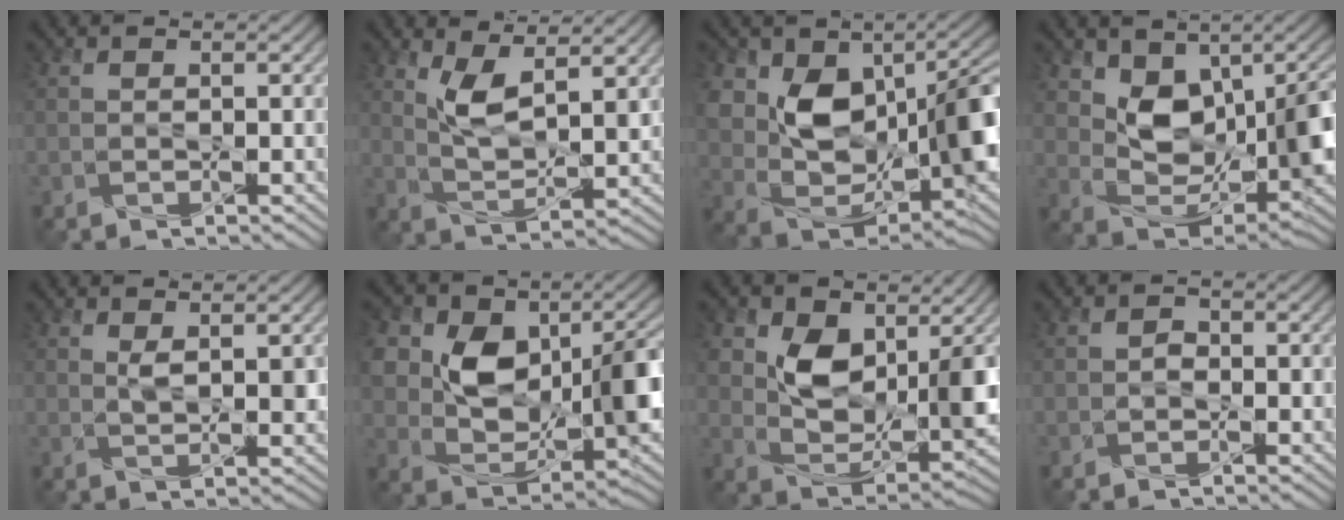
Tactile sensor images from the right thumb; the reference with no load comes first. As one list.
[{"total": 6.4, "force": [3.3, 2.2, 5.0], "torque": [-0.107, -0.008, 0.068]}, {"total": 14.9, "force": [1.8, 10.0, 11.0], "torque": [-0.166, -0.020, 0.043]}, {"total": 10.6, "force": [2.6, 6.5, 8.0], "torque": [-0.137, -0.017, 0.052]}, {"total": 2.5, "force": [1.0, 0.8, 2.2], "torque": [-0.045, -0.003, 0.024]}, {"total": 11.7, "force": [1.6, 8.0, 8.4], "torque": [-0.130, -0.006, 0.032]}, {"total": 9.2, "force": [2.7, 5.9, 6.5], "torque": [-0.119, -0.021, 0.051]}, {"total": 1.3, "force": [-0.4, 1.0, 0.8], "torque": [-0.012, -0.001, -0.010]}]